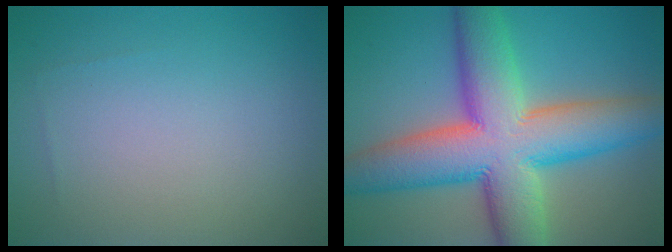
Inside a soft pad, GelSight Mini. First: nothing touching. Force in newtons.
{"total": 13.3, "press": 13.3, "slide": 0.6}